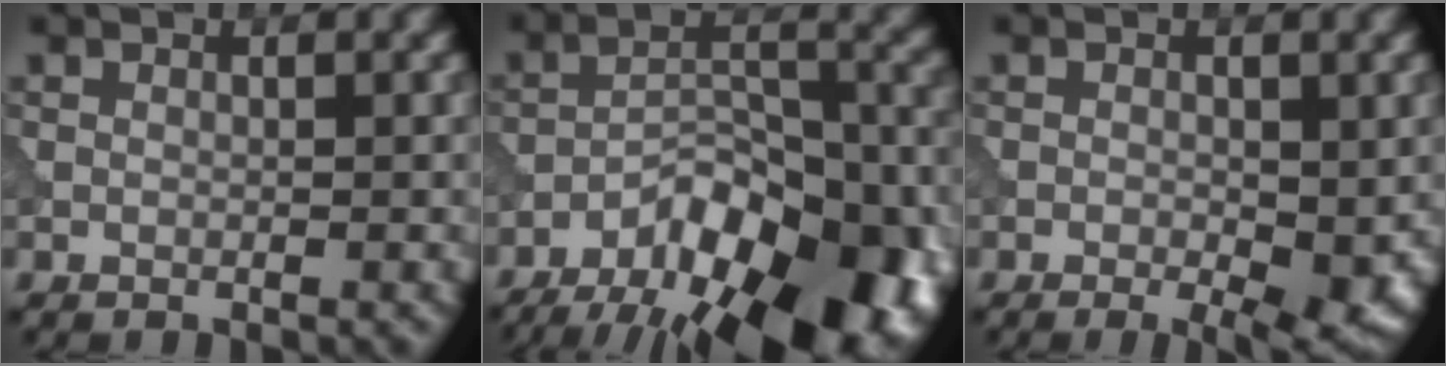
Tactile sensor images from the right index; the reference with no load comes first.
{"total": 16.9, "force": [-11.4, 7.4, 10.0], "torque": [-0.134, -0.005, -0.157]}
{"total": 4.3, "force": [-0.8, 1.6, 3.9], "torque": [-0.051, -0.010, -0.010]}